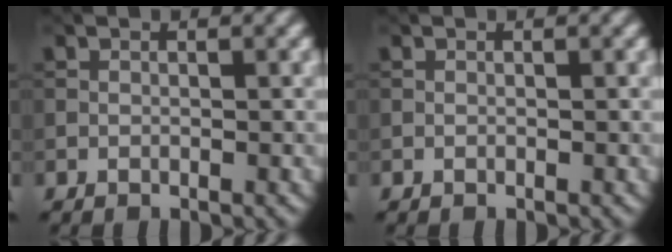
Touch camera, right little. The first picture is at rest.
{"total": 0.0}